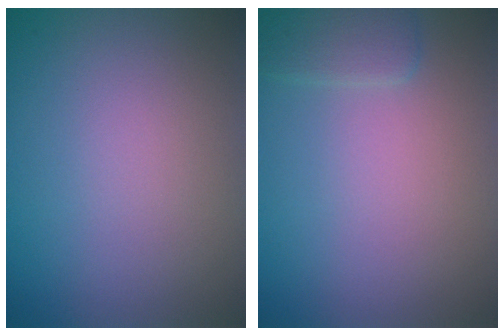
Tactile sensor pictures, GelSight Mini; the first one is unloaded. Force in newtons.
{"total": 1.6, "press": 1.6, "slide": 0.1}